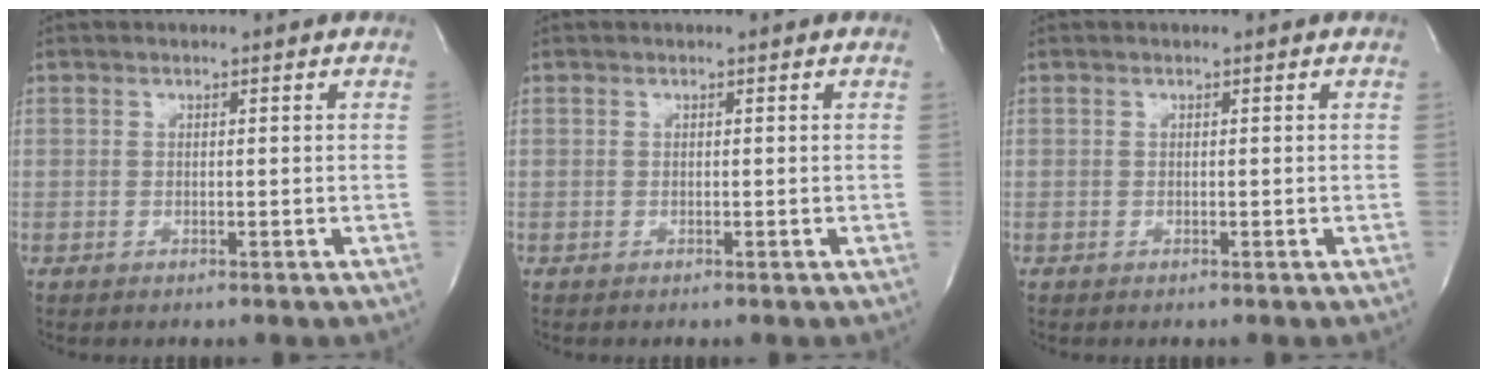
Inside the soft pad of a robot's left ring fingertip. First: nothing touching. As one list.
[{"total": 0.0}, {"total": 0.0}]